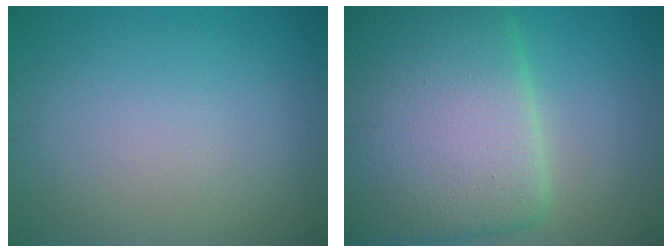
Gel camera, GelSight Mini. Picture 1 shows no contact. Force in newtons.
{"total": 14.6, "press": 14.6, "slide": 0.3}